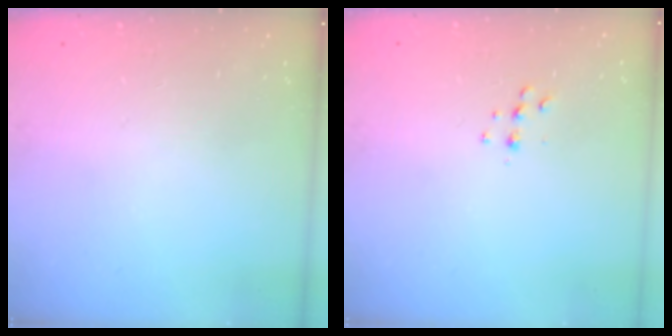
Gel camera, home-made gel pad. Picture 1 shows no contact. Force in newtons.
{"total": 5.1, "press": 5.0, "slide": 0.8}